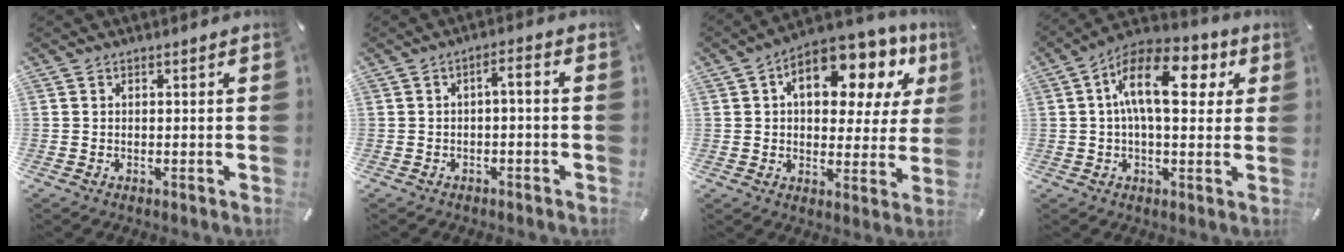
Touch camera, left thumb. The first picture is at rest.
{"total": 3.0, "force": [-1.7, 0.8, 2.4], "torque": [-0.041, 0.012, -0.035]}
{"total": 17.1, "force": [7.5, 9.3, 12.2], "torque": [-0.171, -0.034, 0.121]}
{"total": 15.9, "force": [3.8, 8.3, 13.1], "torque": [-0.218, -0.002, 0.060]}